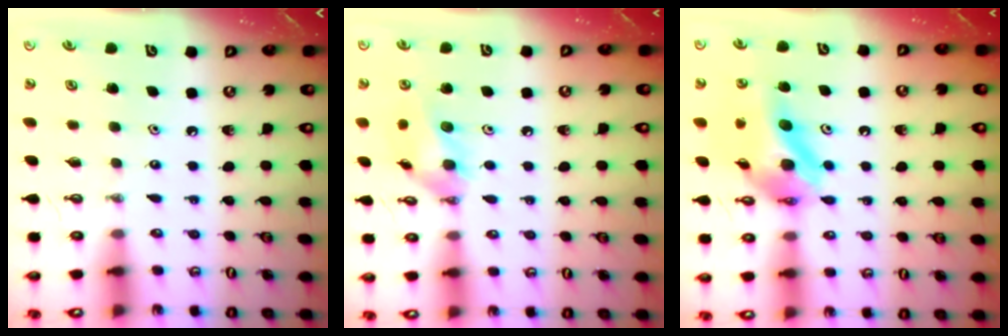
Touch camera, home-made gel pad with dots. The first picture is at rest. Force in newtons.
{"total": 11.3, "press": 11.1, "slide": 1.9}
{"total": 13.3, "press": 13.2, "slide": 1.5}